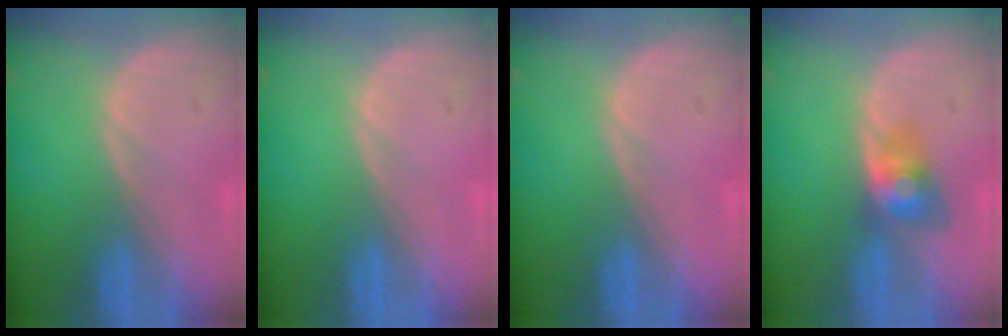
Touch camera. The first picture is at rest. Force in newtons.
{"total": 0.0}
{"total": 0.0}
{"total": 4.0, "press": 4.0, "slide": 0.2}